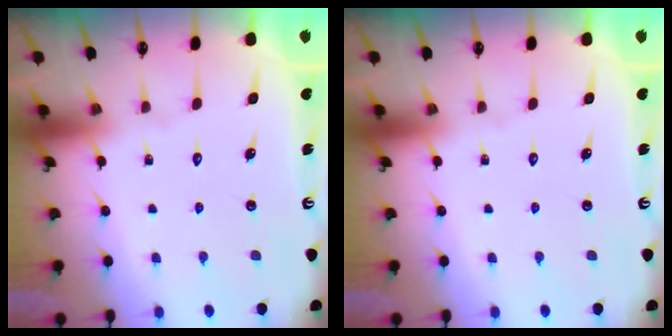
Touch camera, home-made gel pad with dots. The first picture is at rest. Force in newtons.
{"total": 0.0}